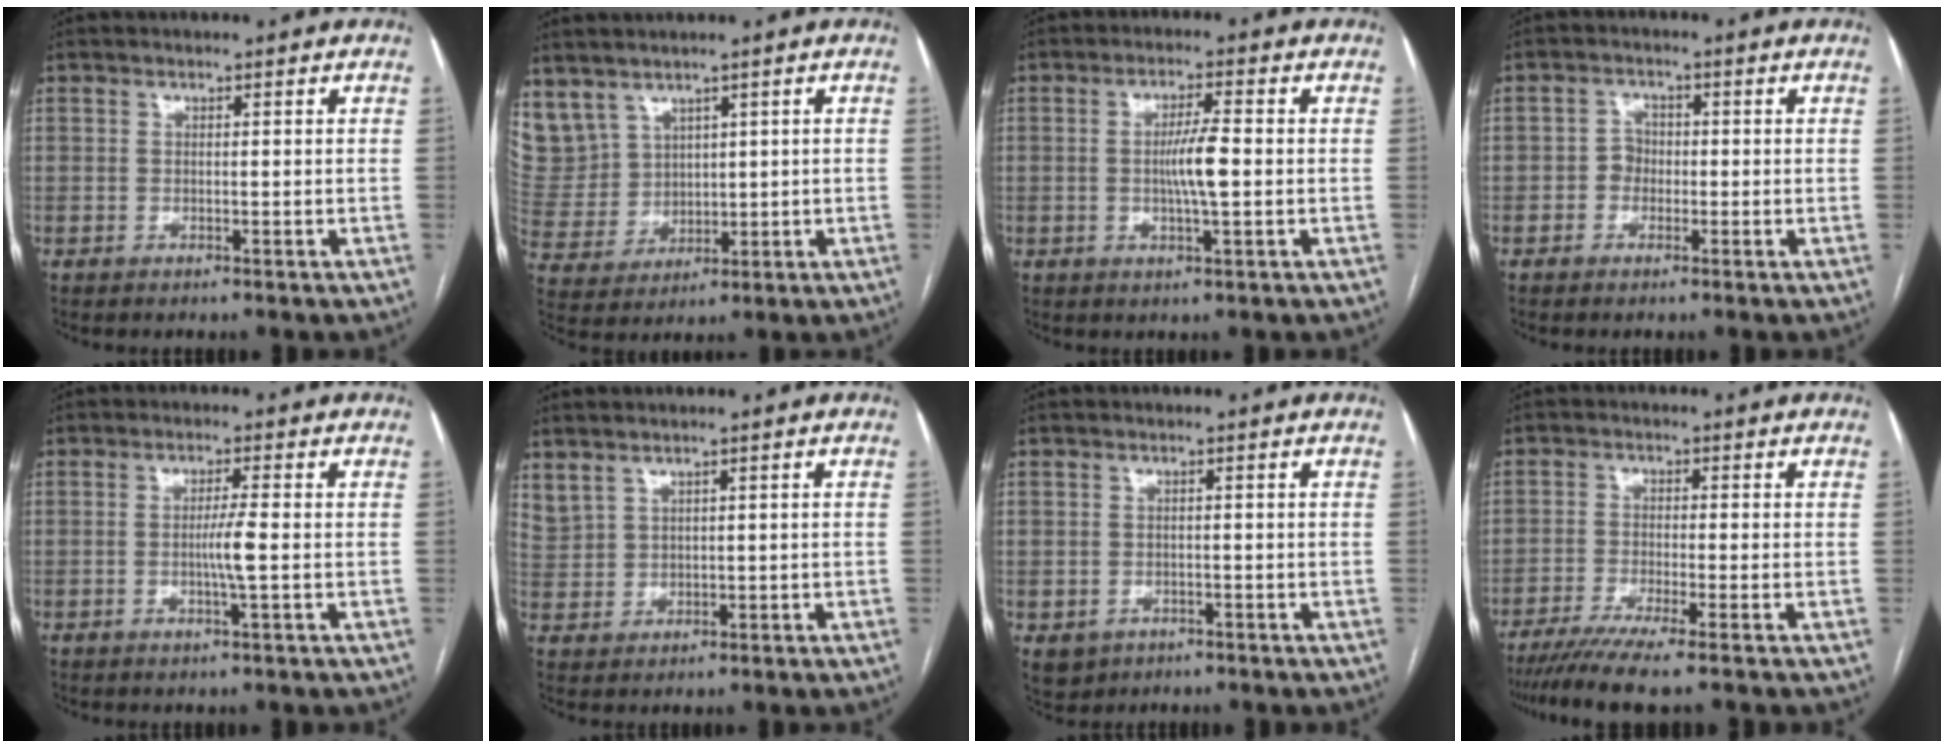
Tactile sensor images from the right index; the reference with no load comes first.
{"total": 10.5, "force": [6.3, 8.1, 2.1], "torque": [-0.081, 0.037, 0.161]}
{"total": 5.3, "force": [-0.3, 0.3, 5.3], "torque": [-0.098, -0.001, -0.007]}
{"total": 2.3, "force": [-0.7, 1.9, 1.0], "torque": [-0.011, 0.008, -0.015]}
{"total": 3.4, "force": [-0.5, -0.4, 3.4], "torque": [-0.063, -0.004, -0.008]}
{"total": 3.8, "force": [3.0, 2.0, 1.2], "torque": [-0.036, 0.009, 0.075]}
{"total": 4.1, "force": [-1.9, 3.5, 1.0], "torque": [-0.016, -0.001, -0.022]}
{"total": 7.0, "force": [-5.4, -1.0, 4.4], "torque": [-0.067, -0.019, -0.092]}